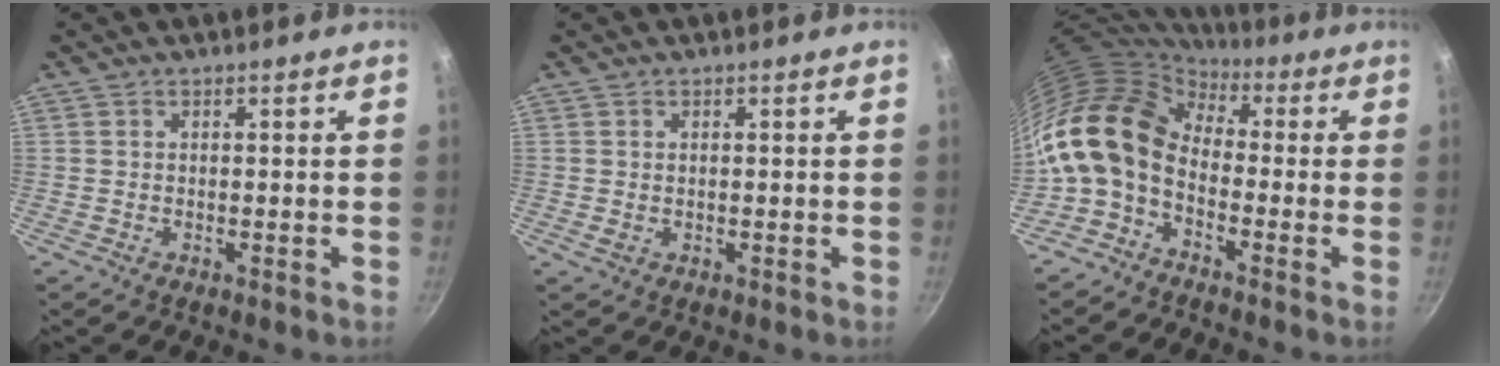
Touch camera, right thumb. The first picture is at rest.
{"total": 1.1, "force": [0.2, 0.8, 0.8], "torque": [-0.009, -0.004, 0.004]}
{"total": 14.1, "force": [-1.0, 9.8, 10.0], "torque": [-0.182, 0.030, -0.041]}